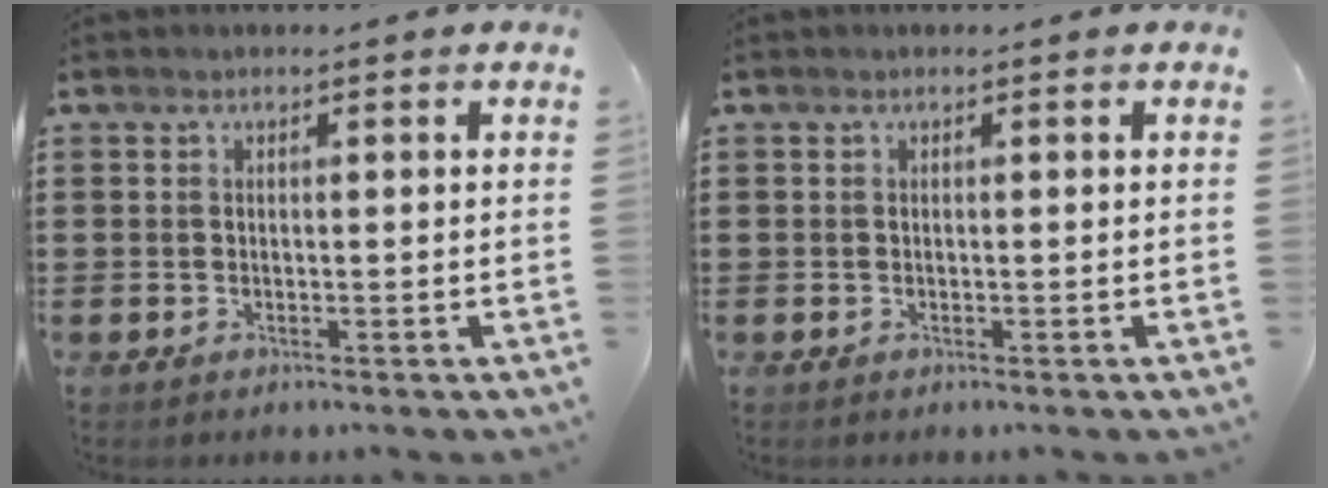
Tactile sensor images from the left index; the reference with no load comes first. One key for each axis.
{"total": 0.0}